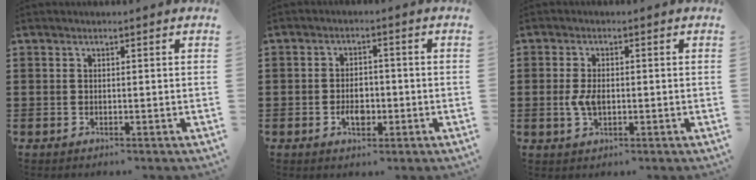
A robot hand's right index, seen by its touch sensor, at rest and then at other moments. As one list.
[{"total": 4.1, "force": [-1.2, 2.5, 3.0], "torque": [-0.045, 0.003, -0.022]}, {"total": 3.8, "force": [-0.3, 2.2, 3.1], "torque": [-0.074, 0.001, -0.010]}]